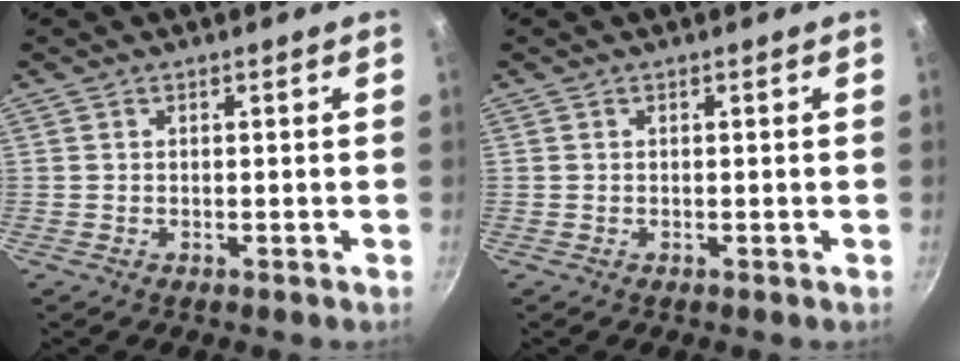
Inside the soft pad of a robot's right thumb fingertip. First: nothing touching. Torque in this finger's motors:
{"motor_torque": [-0.03, 0.03, 0.00, 0.00, 0.00]}